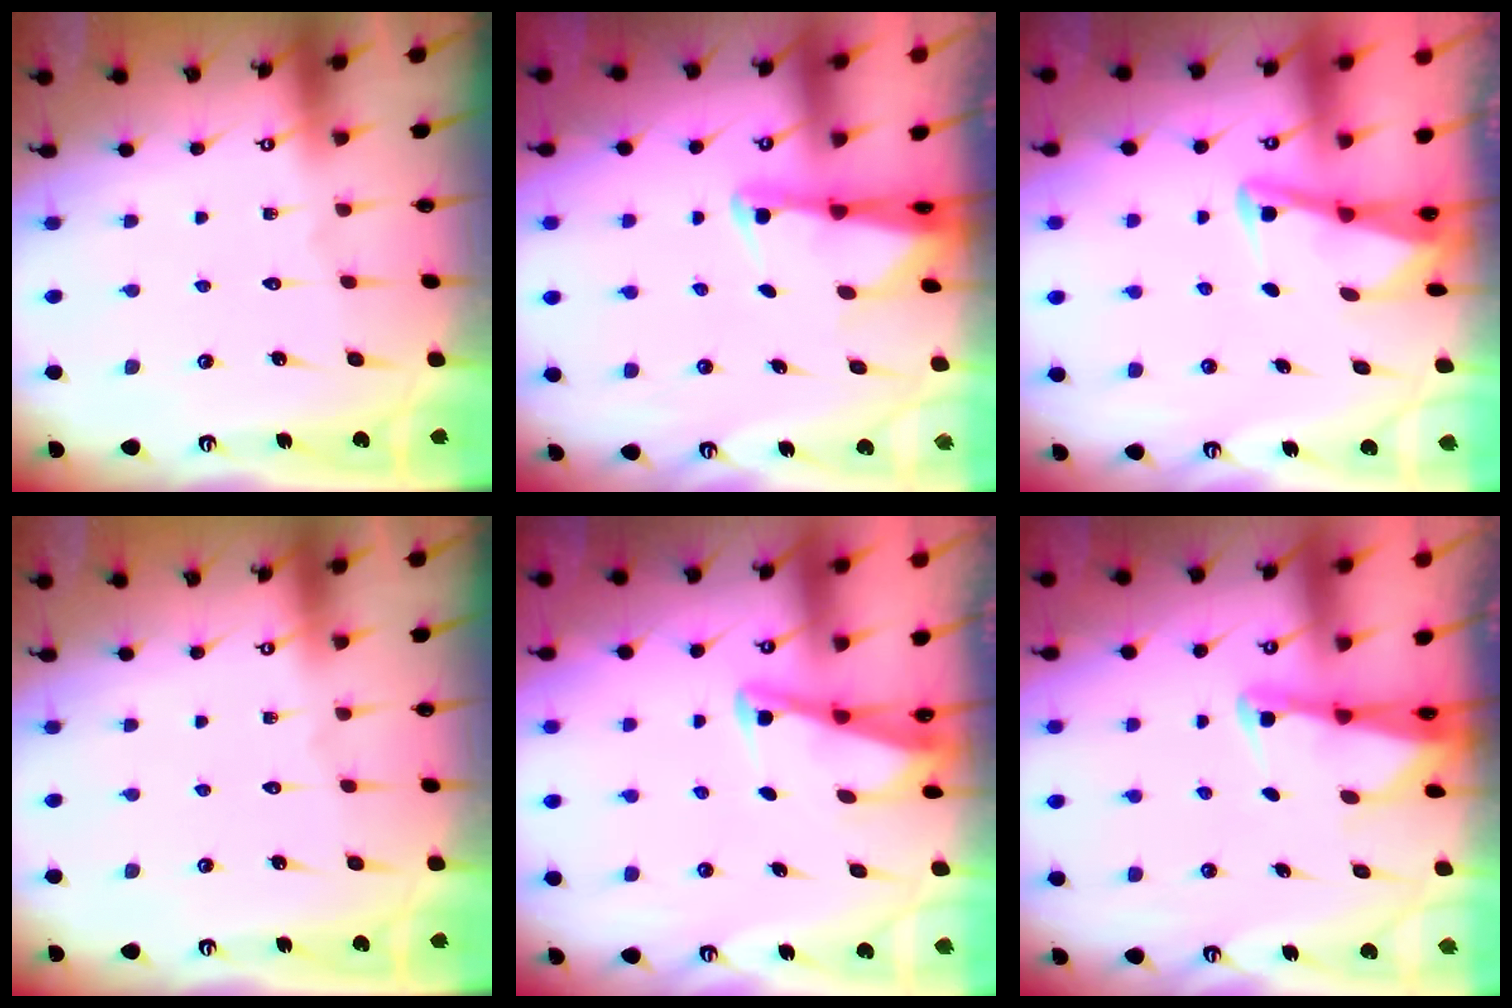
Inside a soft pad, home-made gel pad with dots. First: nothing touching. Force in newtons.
{"total": 2.6, "press": 2.6, "slide": 0.5}
{"total": 3.0, "press": 3.0, "slide": 0.5}
{"total": 0.0}
{"total": 2.7, "press": 2.7, "slide": 0.3}
{"total": 2.5, "press": 2.4, "slide": 0.3}